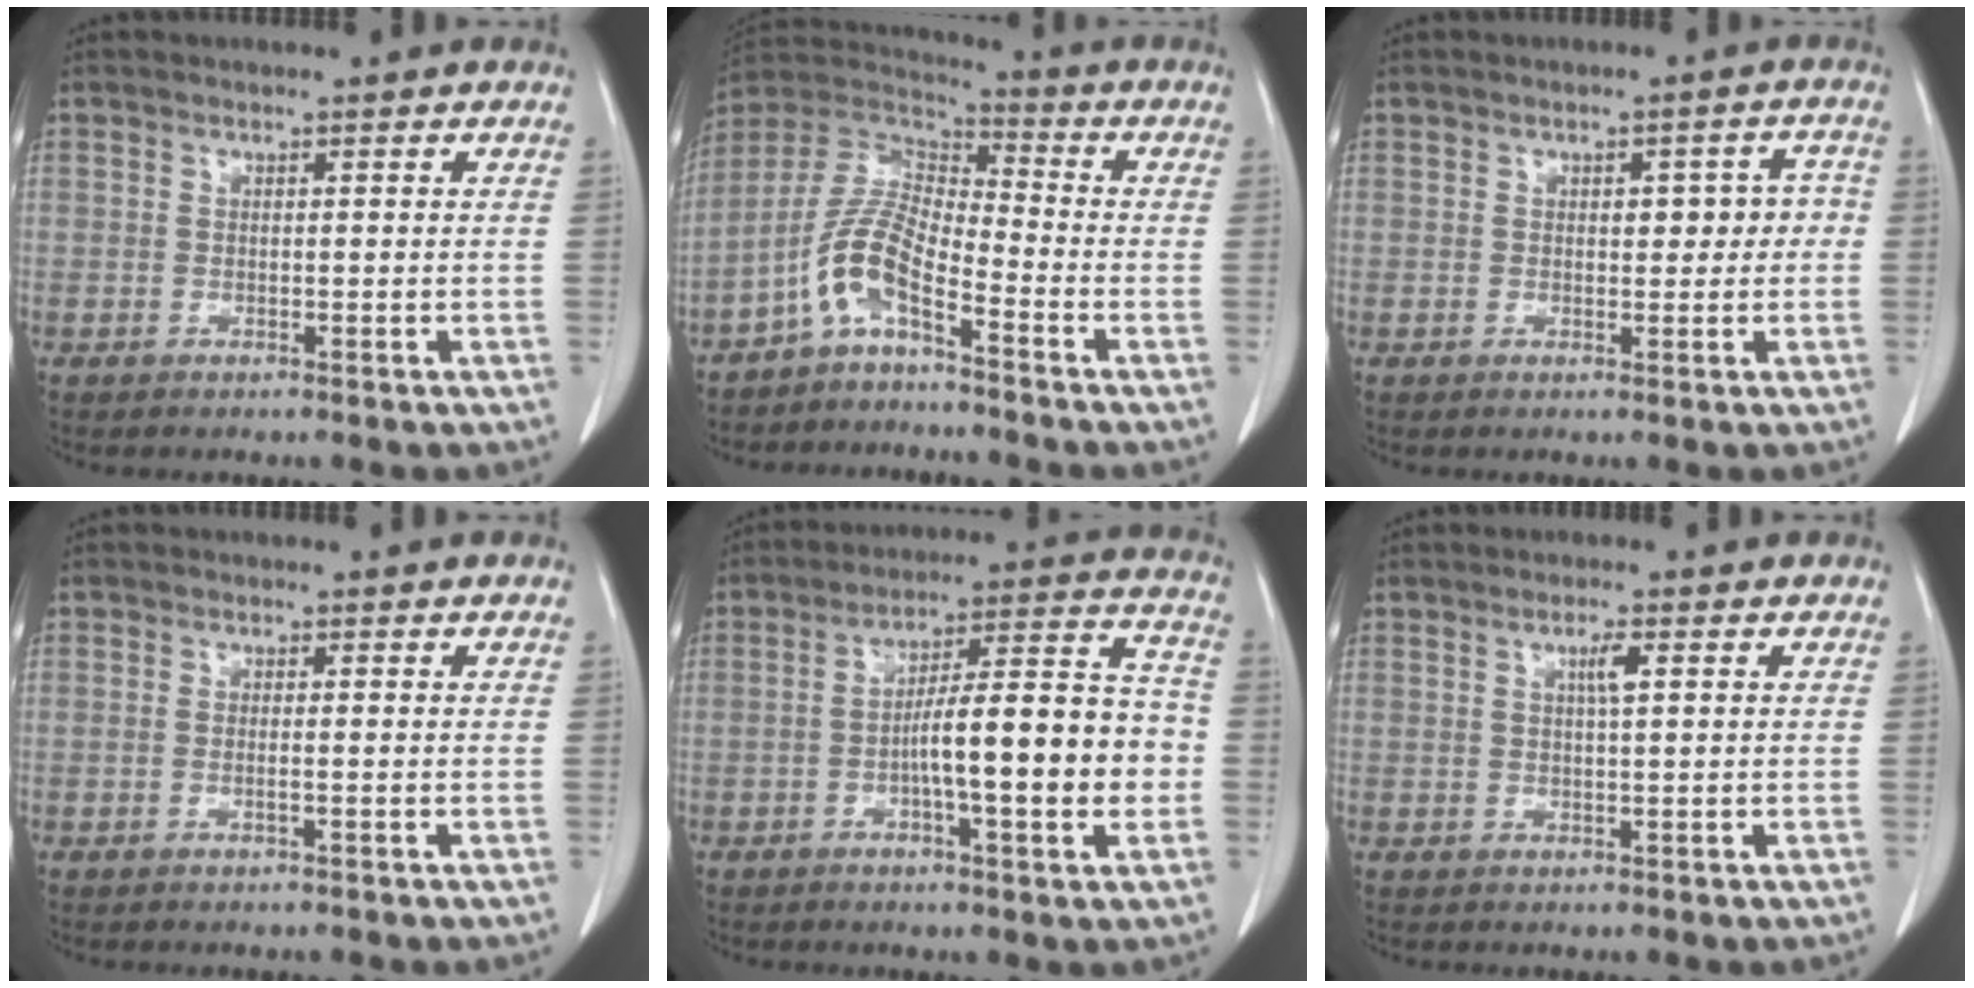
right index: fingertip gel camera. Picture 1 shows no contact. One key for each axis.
{"total": 8.1, "fx": -4.7, "fy": 2.1, "fz": 6.3, "tx": -0.147, "ty": 0.017, "tz": -0.102}
{"total": 4.0, "fx": 0.4, "fy": 2.1, "fz": 3.4, "tx": -0.036, "ty": 0.020, "tz": 0.007}
{"total": 0.7, "fx": -0.2, "fy": -0.1, "fz": 0.7, "tx": -0.014, "ty": -0.001, "tz": -0.004}
{"total": 15.0, "fx": -2.8, "fy": 2.0, "fz": 14.6, "tx": -0.224, "ty": 0.023, "tz": -0.043}
{"total": 2.2, "fx": 0.8, "fy": 0.1, "fz": 2.1, "tx": -0.037, "ty": 0.000, "tz": 0.013}